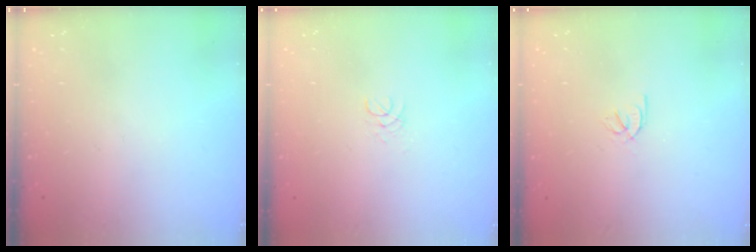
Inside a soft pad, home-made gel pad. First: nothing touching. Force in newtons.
{"total": 1.3, "press": 1.3, "slide": 0.1}
{"total": 2.2, "press": 2.2, "slide": 0.2}